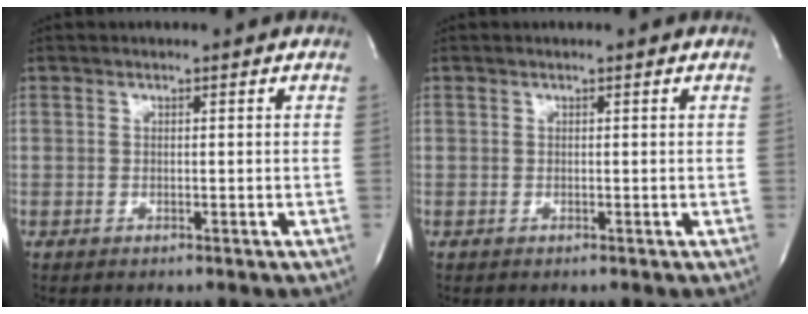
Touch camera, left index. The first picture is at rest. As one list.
[{"total": 0.0}]